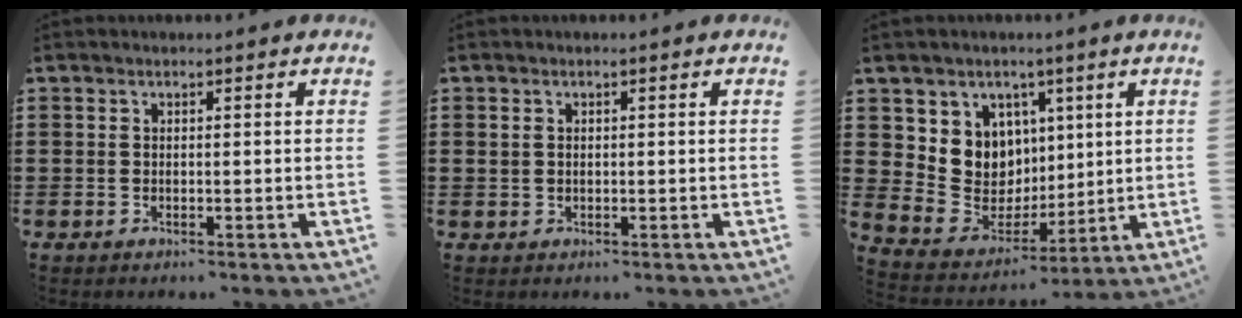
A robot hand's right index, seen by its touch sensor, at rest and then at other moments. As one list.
[{"total": 0.6, "force": [0.3, 0.5, 0.0], "torque": [0.001, 0.006, 0.007]}, {"total": 8.8, "force": [2.8, 8.3, 1.3], "torque": [-0.060, -0.032, 0.062]}]